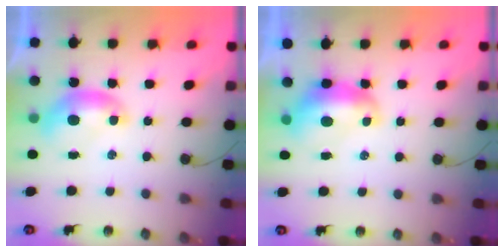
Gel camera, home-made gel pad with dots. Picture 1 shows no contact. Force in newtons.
{"total": 1.8, "press": 1.6, "slide": 0.8}